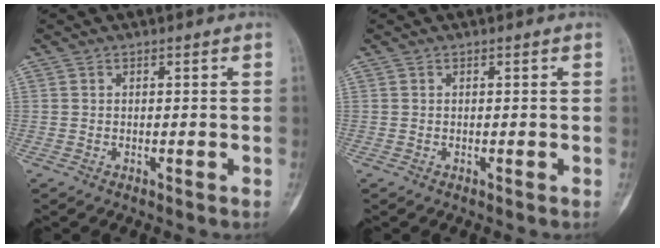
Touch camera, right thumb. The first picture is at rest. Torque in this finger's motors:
{"motor_torque": [0.00, 0.00, 0.02, 0.02, 0.00]}